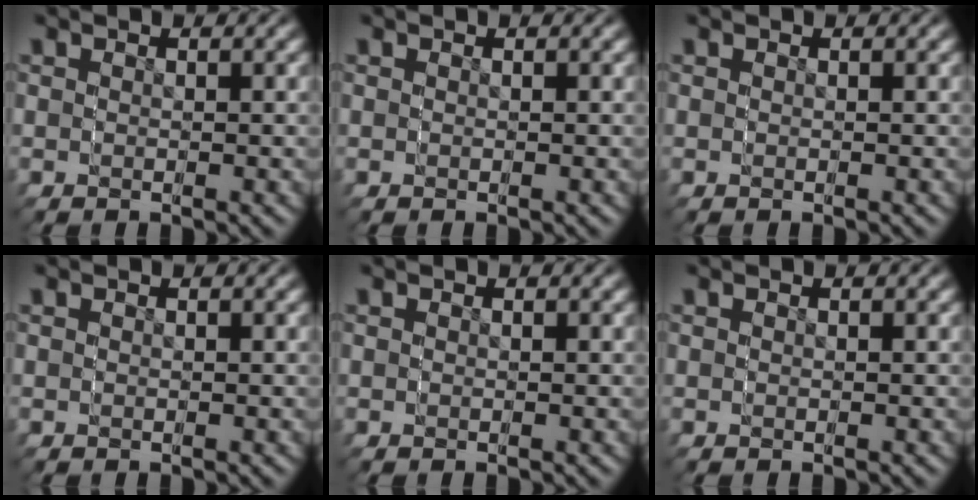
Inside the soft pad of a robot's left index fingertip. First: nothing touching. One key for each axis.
{"total": 0.0}
{"total": 0.0}
{"total": 0.0}
{"total": 0.0}
{"total": 0.0}